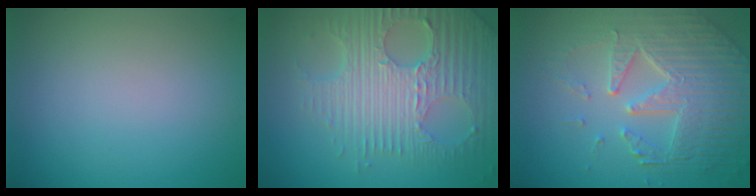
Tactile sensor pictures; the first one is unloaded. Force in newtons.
{"total": 8.2, "press": 5.8, "slide": 5.8}
{"total": 7.4, "press": 5.4, "slide": 5.1}